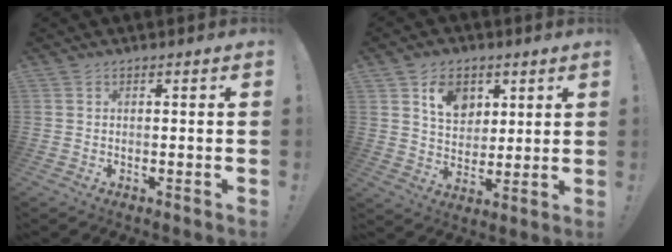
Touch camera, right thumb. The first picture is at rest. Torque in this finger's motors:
{"motor_torque": [1.04, 1.36, 0.65, 0.29, 0.02]}